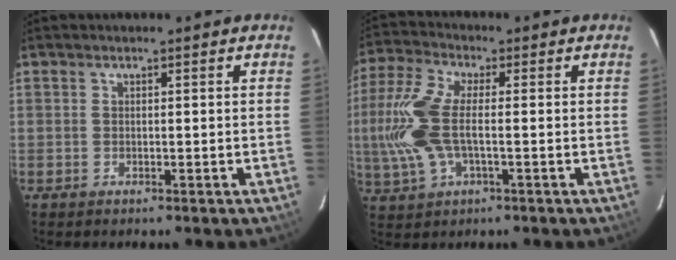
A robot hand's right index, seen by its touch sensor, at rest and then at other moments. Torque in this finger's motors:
{"motor_torque": [1.44, -0.65, 0.97, 0.21]}